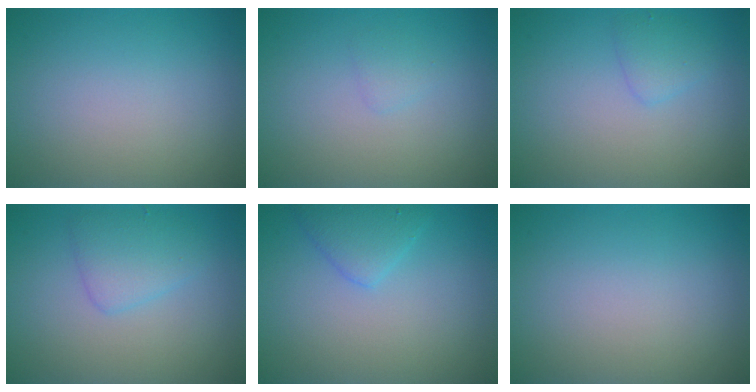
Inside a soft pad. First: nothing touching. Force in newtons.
{"total": 0.8, "press": 0.8, "slide": 0.0}
{"total": 1.4, "press": 1.4, "slide": 0.1}
{"total": 2.5, "press": 2.5, "slide": 0.1}
{"total": 2.2, "press": 2.2, "slide": 0.2}
{"total": 0.0}